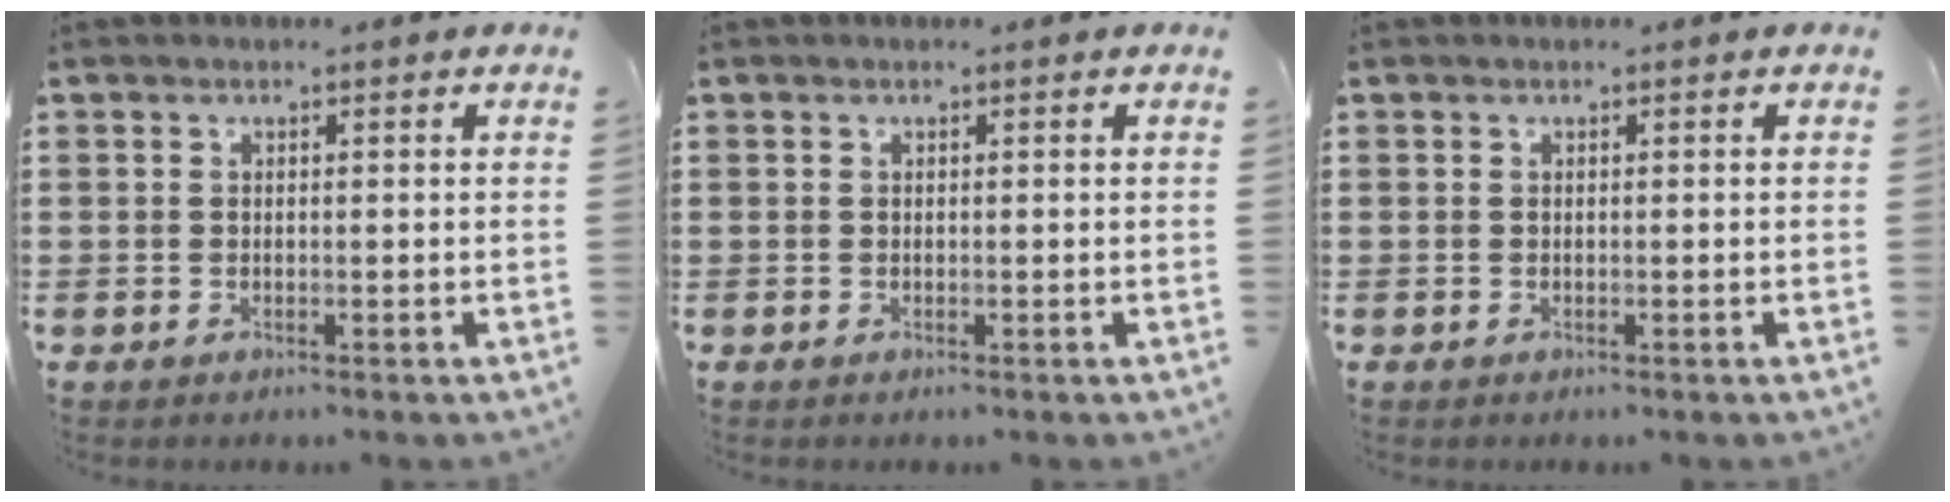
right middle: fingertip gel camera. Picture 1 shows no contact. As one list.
[{"total": 0.0}, {"total": 0.0}]